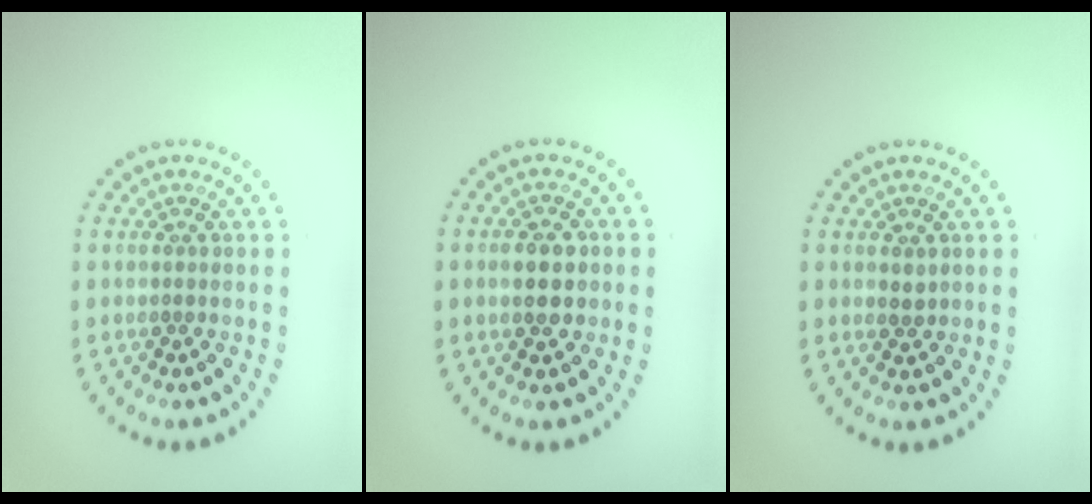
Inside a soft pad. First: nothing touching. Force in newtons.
{"total": 2.7, "press": 2.7, "slide": 0.3}
{"total": 0.7, "press": 0.7, "slide": 0.1}